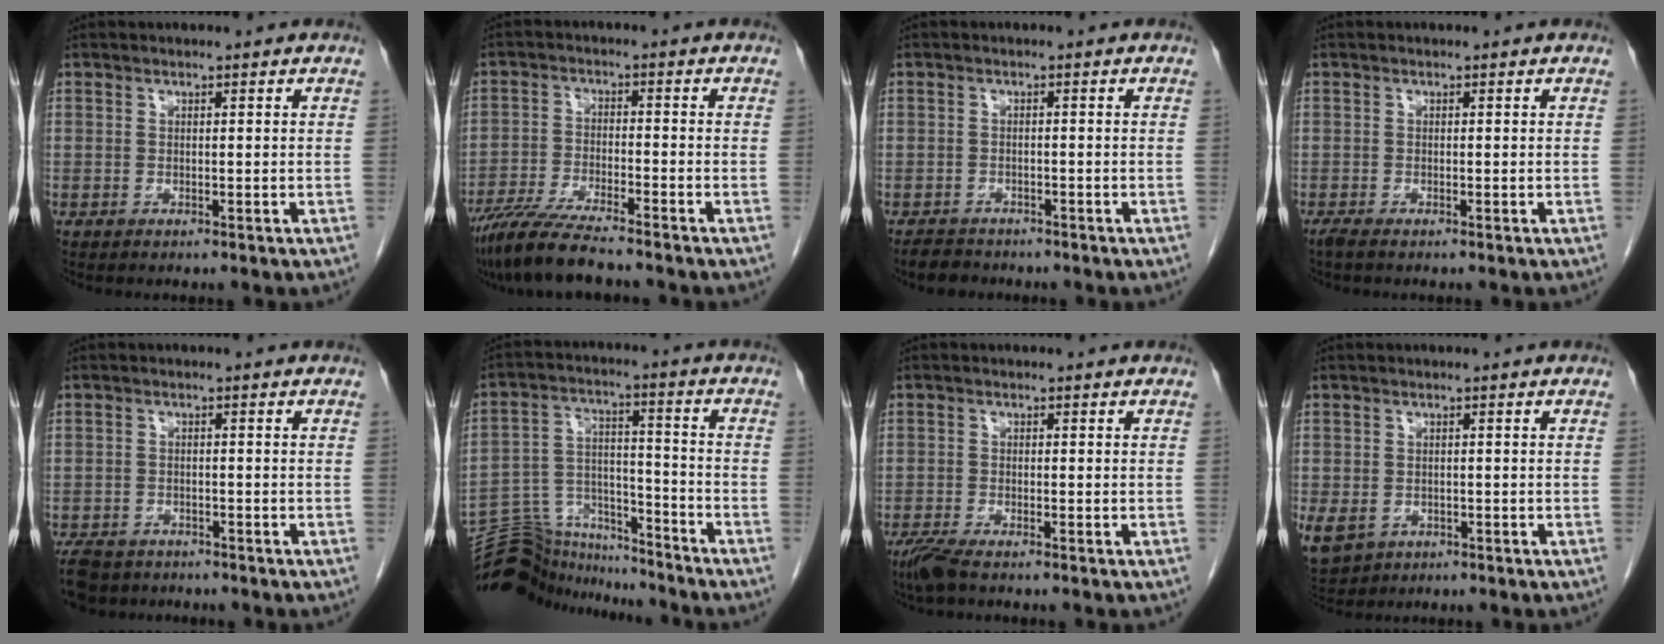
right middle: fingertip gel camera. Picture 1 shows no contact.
{"total": 9.3, "force": [-8.0, 0.3, 4.8], "torque": [-0.087, -0.030, -0.141]}
{"total": 3.1, "force": [-2.7, 1.4, 0.2], "torque": [-0.013, -0.002, -0.043]}
{"total": 0.9, "force": [-0.7, 0.0, 0.5], "torque": [-0.017, -0.005, -0.016]}
{"total": 6.5, "force": [-5.3, 3.3, 1.9], "torque": [-0.035, -0.007, -0.085]}
{"total": 13.8, "force": [-13.4, 3.3, 1.4], "torque": [-0.036, 0.048, -0.225]}
{"total": 3.1, "force": [-2.5, 0.3, 1.9], "torque": [-0.045, -0.010, -0.050]}
{"total": 6.9, "force": [-2.9, 5.4, 3.2], "torque": [-0.090, -0.008, -0.038]}